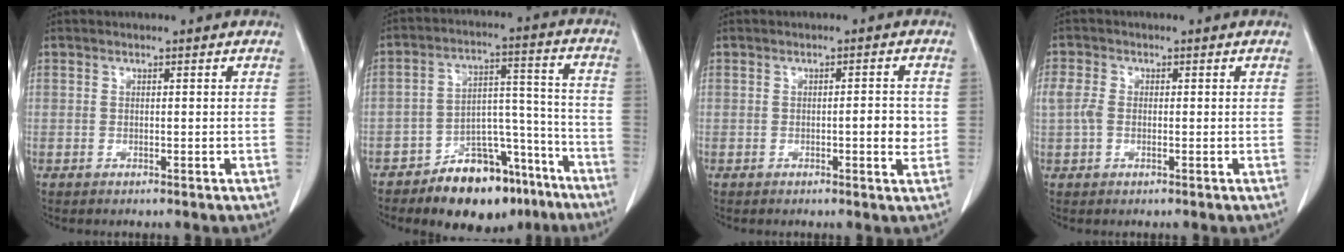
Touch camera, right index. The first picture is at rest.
{"total": 14.5, "force": [-10.5, 6.7, 7.3], "torque": [-0.083, 0.049, -0.162]}
{"total": 3.1, "force": [-0.3, 0.7, 3.0], "torque": [-0.042, 0.001, -0.005]}
{"total": 2.8, "force": [-0.1, 1.9, 2.1], "torque": [-0.064, 0.010, -0.005]}